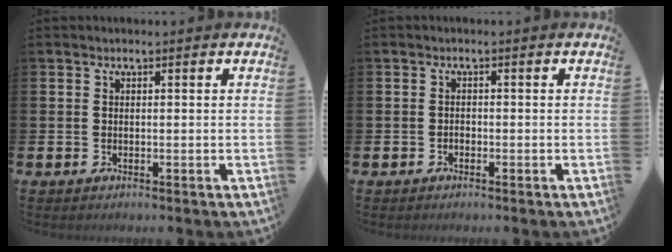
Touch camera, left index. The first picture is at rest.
{"total": 0.8, "force": [-0.5, 0.5, 0.2], "torque": [-0.007, 0.003, -0.011]}